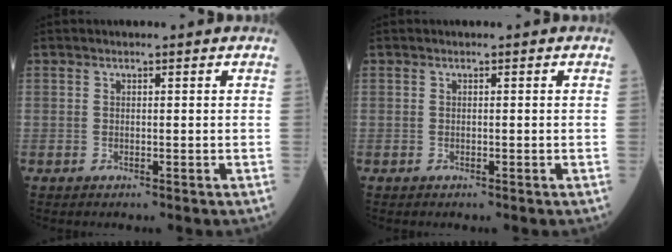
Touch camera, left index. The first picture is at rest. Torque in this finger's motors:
{"motor_torque": [-0.11, 0.11, 0.02, 0.00]}